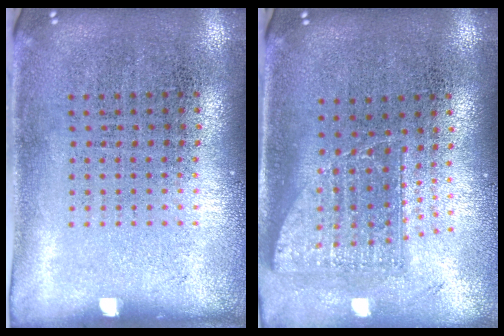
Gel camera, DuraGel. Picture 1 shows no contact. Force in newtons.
{"total": 1.7, "press": 1.3, "slide": 1.1}